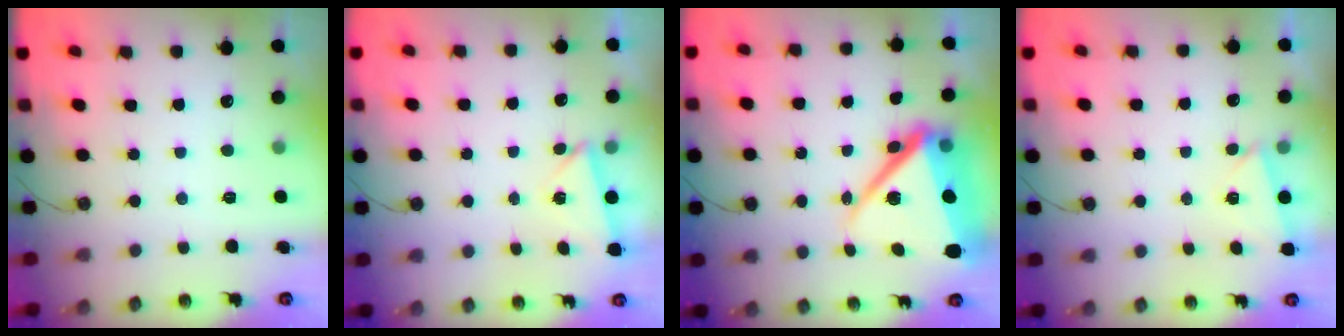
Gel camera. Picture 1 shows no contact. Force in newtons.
{"total": 2.0, "press": 1.9, "slide": 0.7}
{"total": 19.4, "press": 19.2, "slide": 2.3}
{"total": 2.4, "press": 1.8, "slide": 1.7}